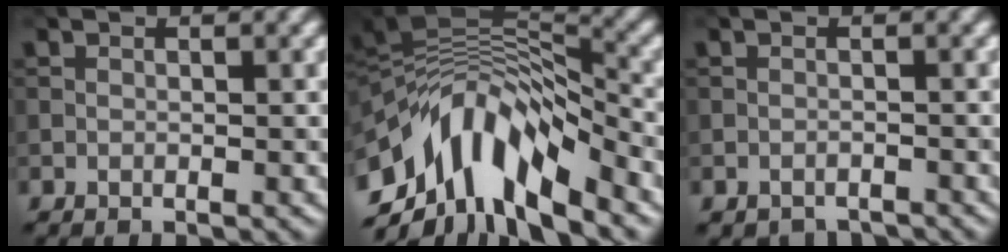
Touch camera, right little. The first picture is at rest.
{"total": 10.4, "force": [-5.2, 4.8, 7.7], "torque": [-0.132, 0.012, -0.091]}
{"total": 2.0, "force": [-2.0, 0.4, 0.2], "torque": [0.000, -0.006, -0.030]}